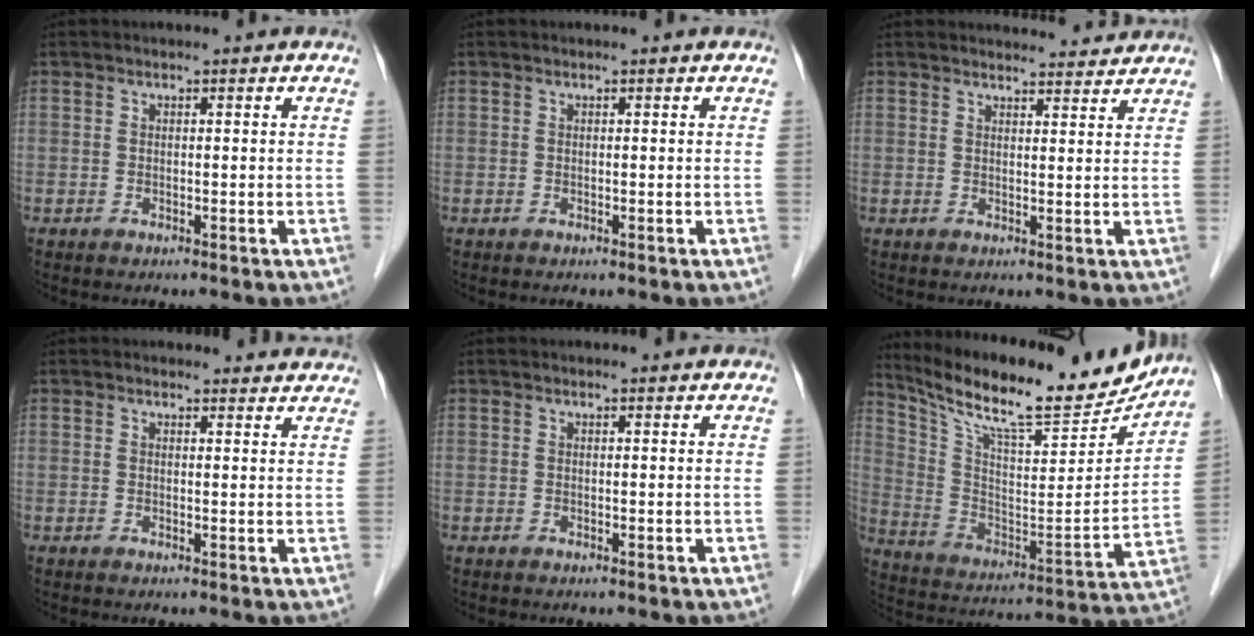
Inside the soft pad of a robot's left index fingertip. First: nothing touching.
{"total": 0.0}
{"total": 5.7, "force": [5.6, 0.8, 0.4], "torque": [-0.004, 0.004, 0.061]}
{"total": 6.5, "force": [6.2, 1.6, 0.5], "torque": [0.015, 0.001, 0.047]}
{"total": 1.4, "force": [1.4, 0.2, 0.1], "torque": [-0.011, 0.005, 0.015]}
{"total": 22.2, "force": [19.5, 3.5, 9.8], "torque": [-0.178, -0.028, 0.305]}